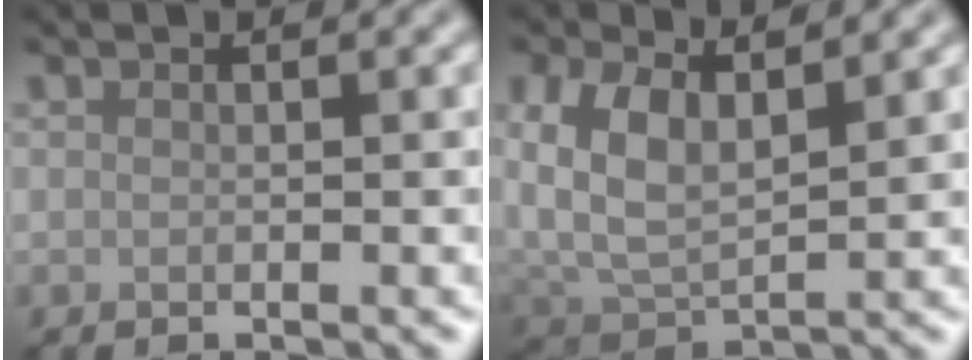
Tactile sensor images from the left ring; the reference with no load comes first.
{"total": 6.4, "force": [2.9, 3.4, 4.6], "torque": [-0.103, 0.003, 0.054]}